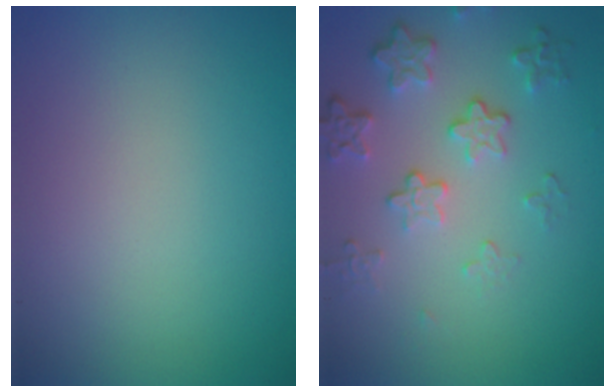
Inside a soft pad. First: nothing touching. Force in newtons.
{"total": 4.1, "press": 3.1, "slide": 2.7}